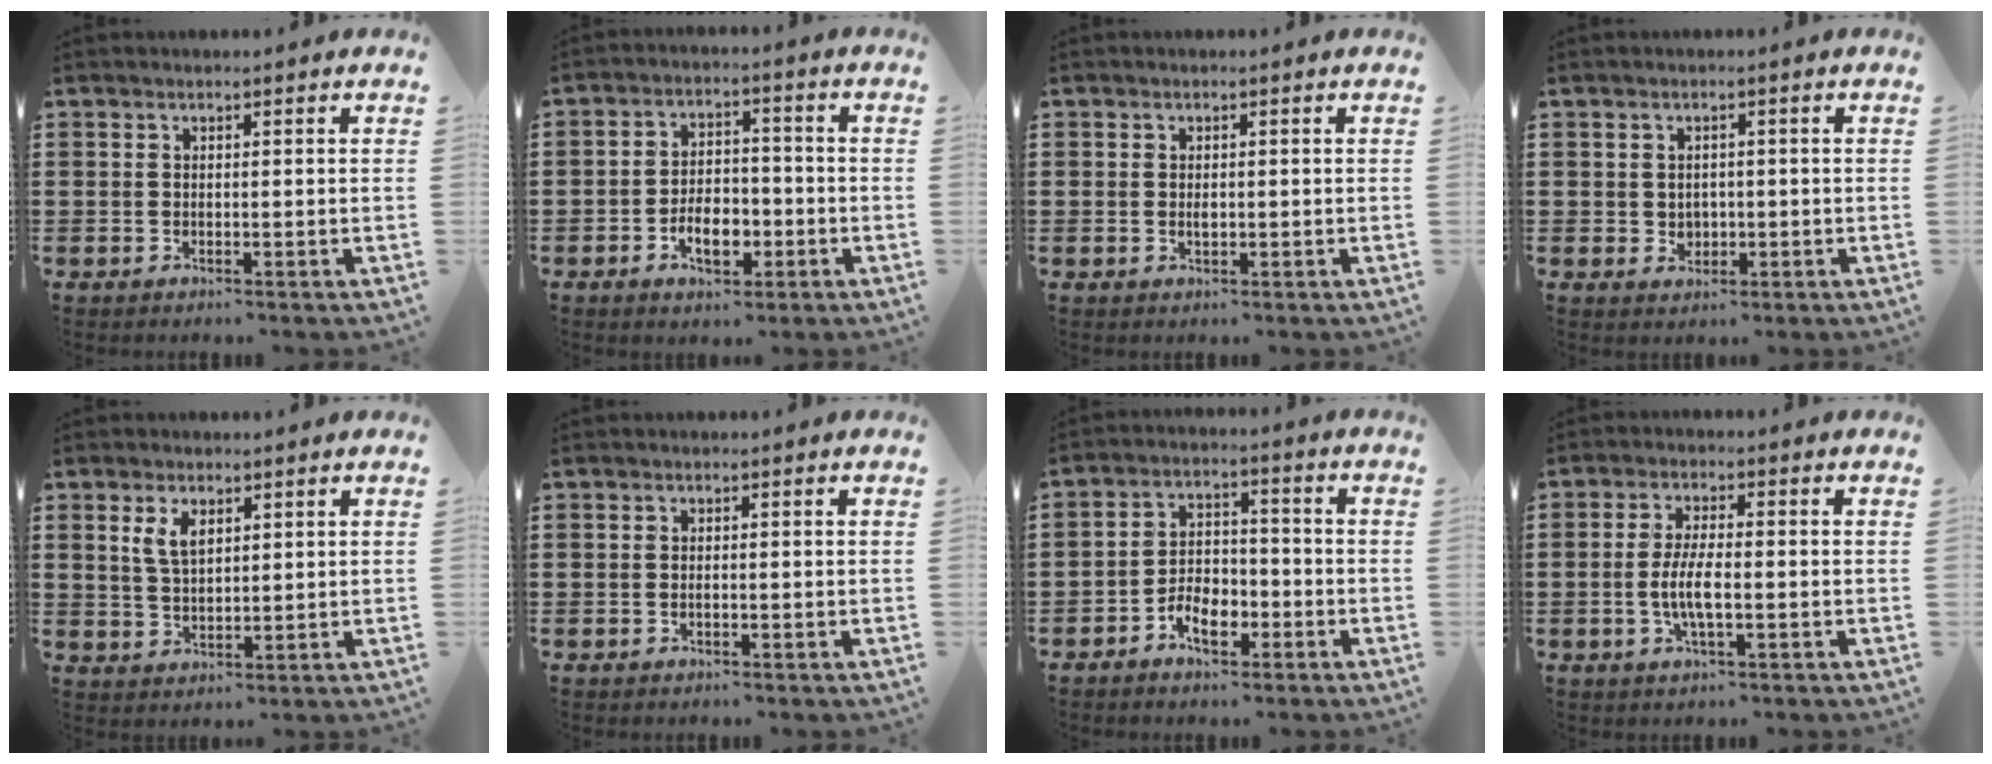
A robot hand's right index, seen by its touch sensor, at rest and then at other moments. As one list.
[{"total": 6.2, "force": [-2.6, 3.5, 4.4], "torque": [-0.071, 0.007, -0.047]}, {"total": 1.1, "force": [-0.1, 0.6, 0.9], "torque": [-0.018, 0.001, -0.002]}, {"total": 1.7, "force": [0.0, 1.6, 0.6], "torque": [-0.017, 0.007, -0.002]}, {"total": 3.7, "force": [1.8, 1.8, 2.7], "torque": [-0.059, 0.006, 0.032]}, {"total": 0.7, "force": [-0.2, 0.2, 0.6], "torque": [-0.013, -0.004, -0.003]}, {"total": 5.5, "force": [-3.2, 3.1, 3.2], "torque": [-0.053, 0.008, -0.061]}, {"total": 4.9, "force": [-1.1, 1.3, 4.6], "torque": [-0.099, -0.003, -0.027]}]